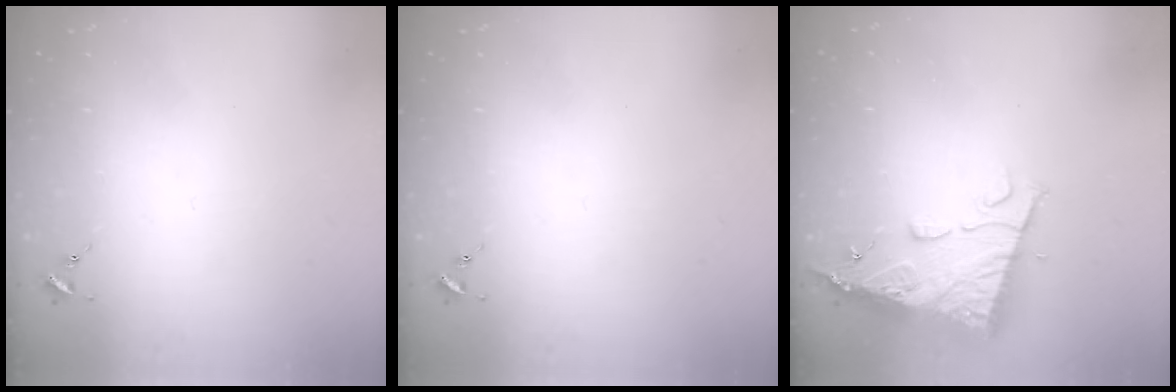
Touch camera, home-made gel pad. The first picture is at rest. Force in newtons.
{"total": 0.0}
{"total": 12.3, "press": 12.2, "slide": 1.1}